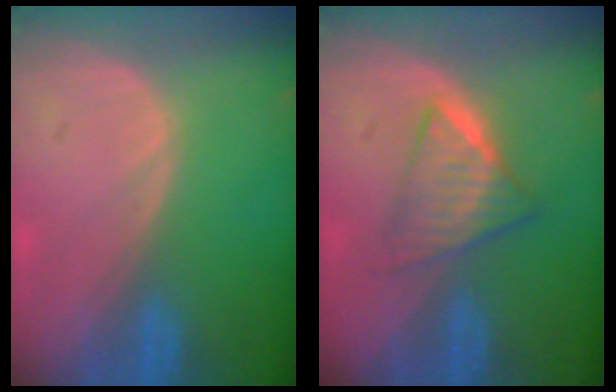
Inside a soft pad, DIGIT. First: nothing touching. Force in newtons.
{"total": 6.2, "press": 5.4, "slide": 3.0}